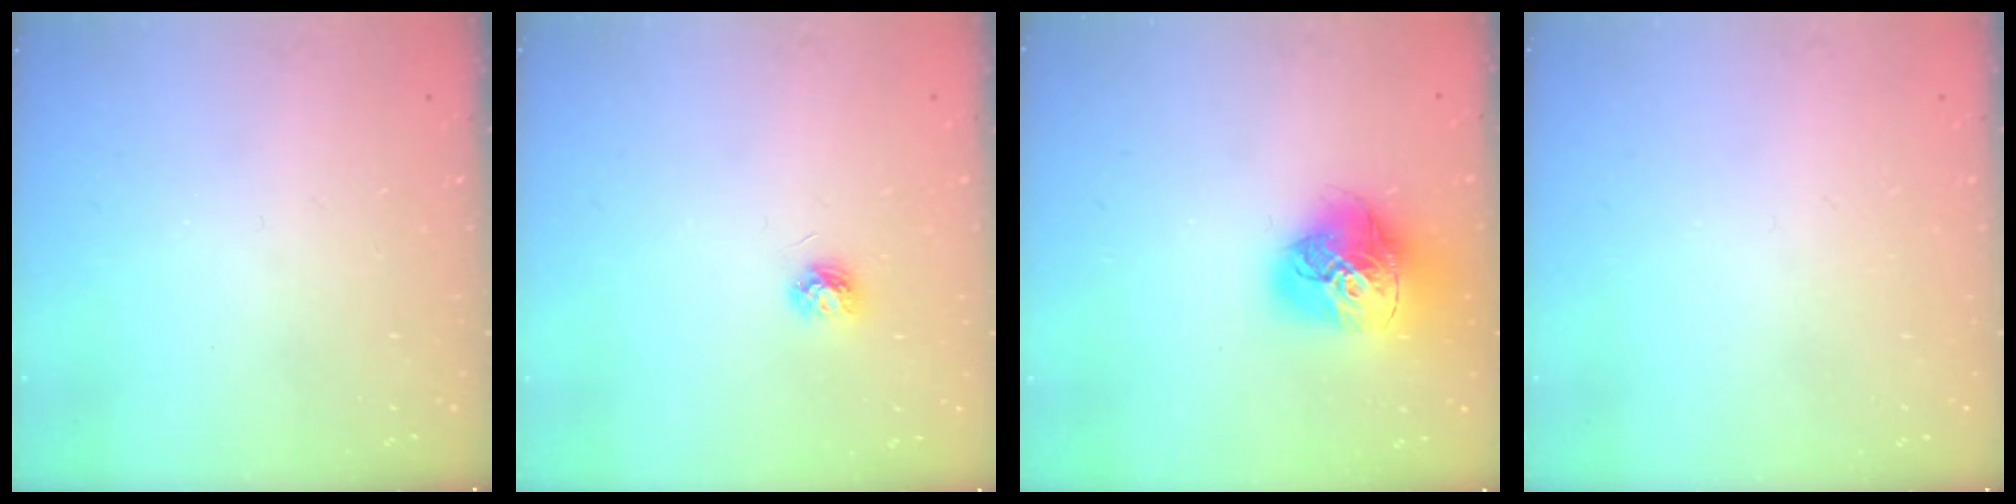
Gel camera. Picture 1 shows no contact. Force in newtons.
{"total": 4.2, "press": 4.2, "slide": 0.3}
{"total": 17.5, "press": 17.4, "slide": 2.0}
{"total": 0.8, "press": 0.8, "slide": 0.0}